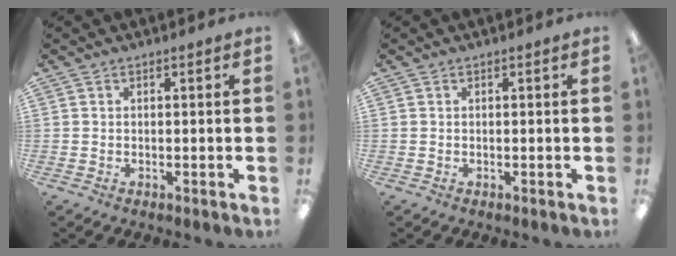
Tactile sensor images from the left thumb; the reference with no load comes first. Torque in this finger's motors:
{"motor_torque": [0.00, 0.00, -0.12, -0.12, 0.00]}